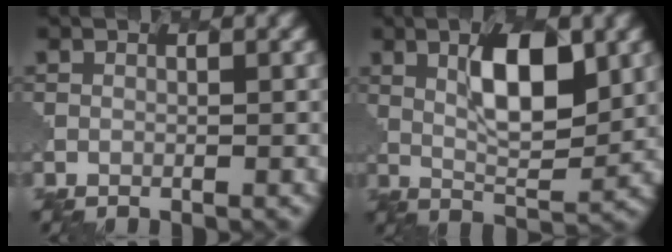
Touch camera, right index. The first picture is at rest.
{"total": 6.6, "force": [2.3, 2.3, 5.8], "torque": [-0.092, -0.002, 0.042]}